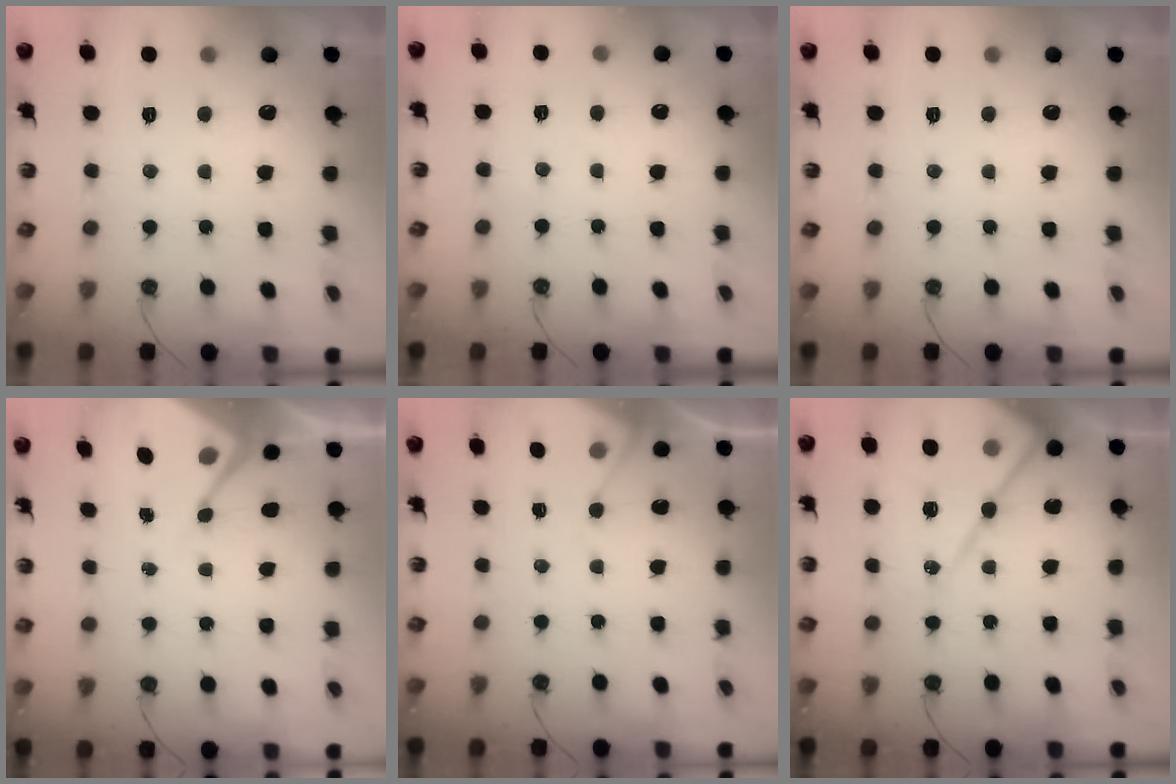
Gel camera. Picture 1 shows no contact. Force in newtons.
{"total": 2.1, "press": 2.1, "slide": 0.4}
{"total": 0.0}
{"total": 5.4, "press": 5.4, "slide": 0.6}
{"total": 5.1, "press": 5.1, "slide": 0.6}
{"total": 15.2, "press": 15.1, "slide": 1.4}